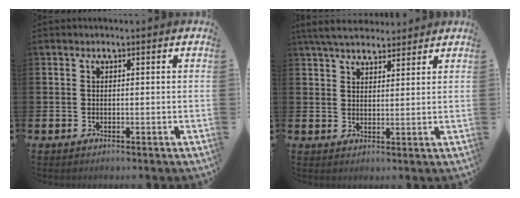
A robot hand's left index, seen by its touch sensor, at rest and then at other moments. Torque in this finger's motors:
{"motor_torque": [1.11, -1.03, 0.52, 0.21]}